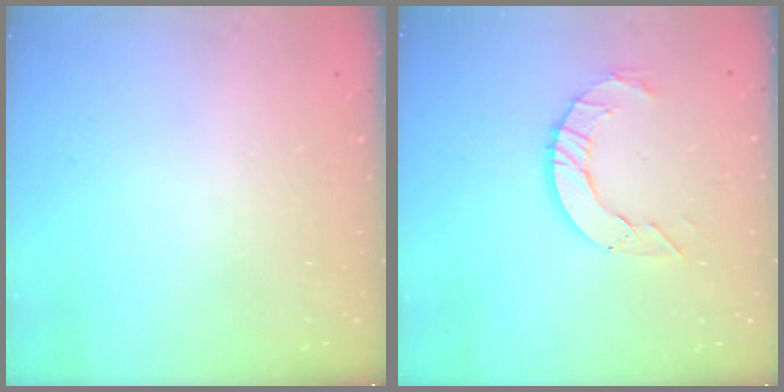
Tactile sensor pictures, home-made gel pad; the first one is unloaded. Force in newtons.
{"total": 9.0, "press": 8.9, "slide": 0.8}